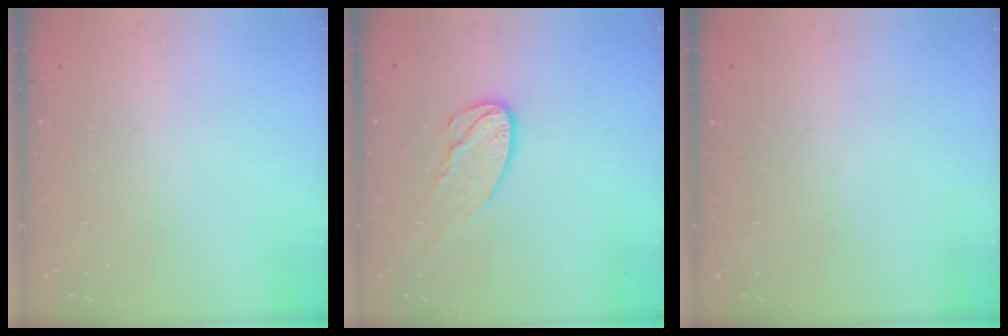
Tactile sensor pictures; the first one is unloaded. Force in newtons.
{"total": 10.9, "press": 10.9, "slide": 1.0}
{"total": 0.0}